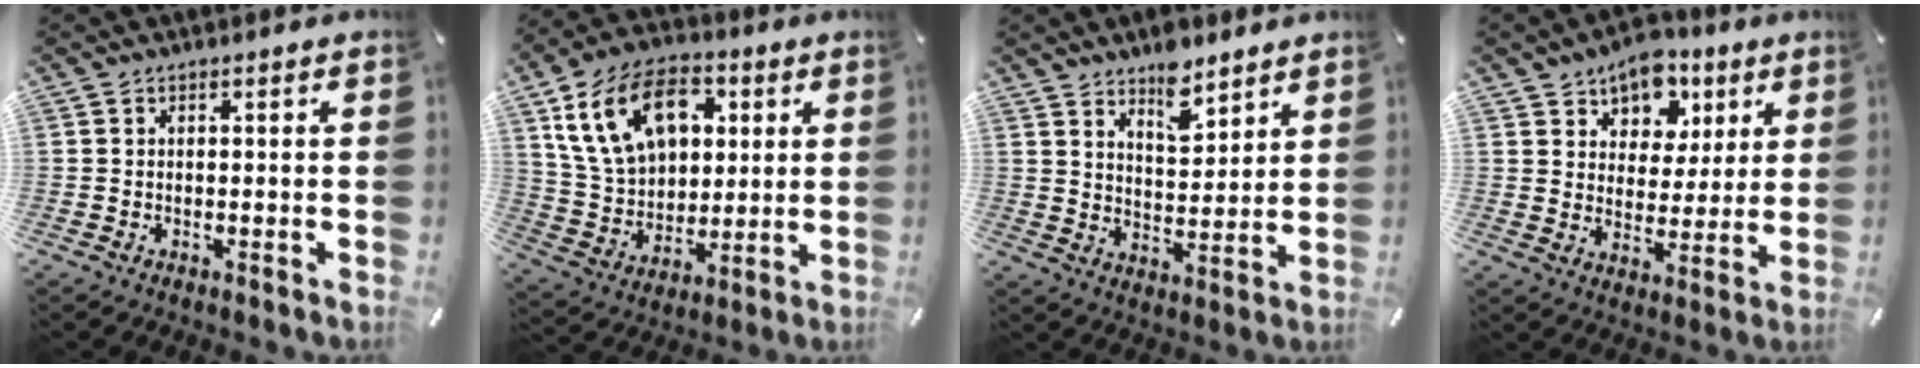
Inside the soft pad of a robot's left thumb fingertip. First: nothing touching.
{"total": 18.1, "force": [6.3, 13.1, 10.8], "torque": [-0.213, -0.001, 0.119]}
{"total": 8.1, "force": [6.6, 3.9, 2.6], "torque": [-0.026, -0.044, 0.118]}
{"total": 10.1, "force": [6.3, 7.4, 2.5], "torque": [-0.037, -0.049, 0.113]}